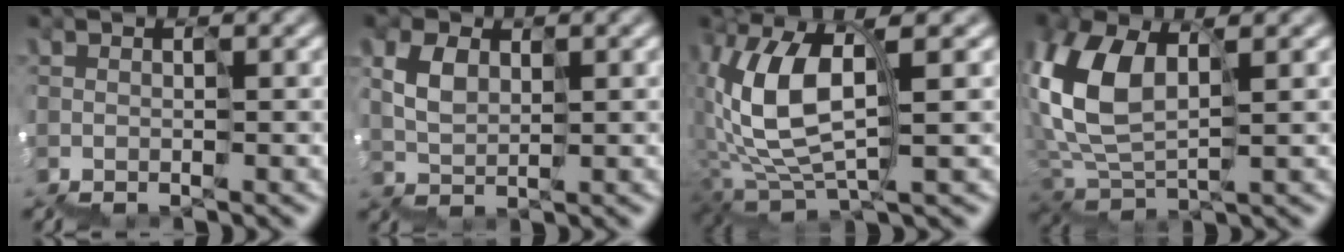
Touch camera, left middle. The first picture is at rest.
{"total": 1.4, "force": [1.3, 0.3, -0.5], "torque": [-0.018, 0.019, 0.026]}
{"total": 6.1, "force": [1.4, 2.6, 5.4], "torque": [-0.143, 0.015, 0.023]}
{"total": 6.0, "force": [2.1, 3.6, 4.3], "torque": [-0.140, 0.021, 0.037]}